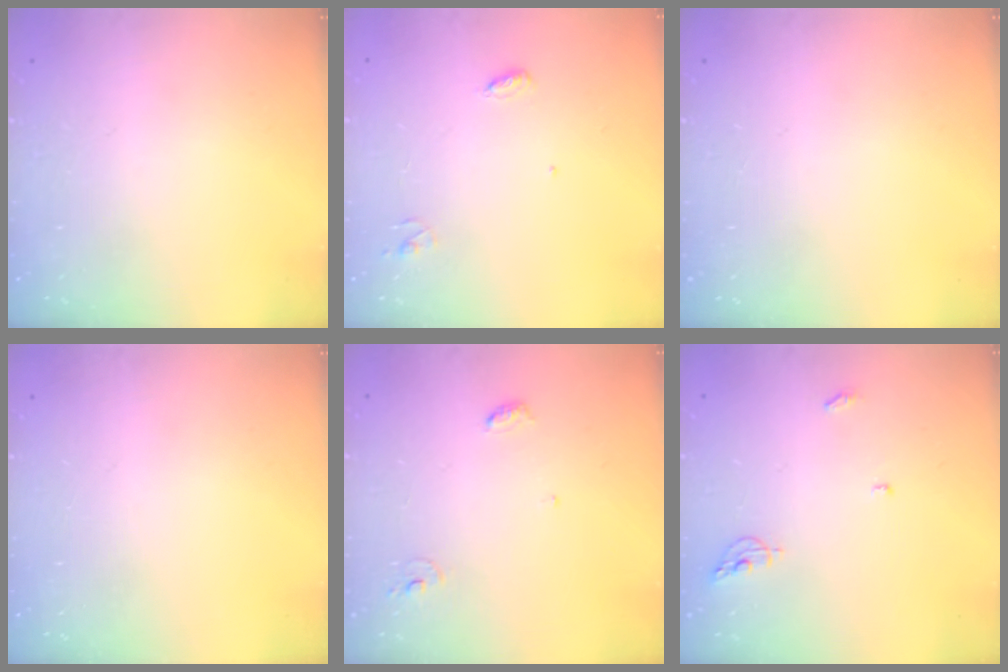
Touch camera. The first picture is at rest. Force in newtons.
{"total": 3.8, "press": 3.7, "slide": 0.4}
{"total": 0.0}
{"total": 0.0}
{"total": 4.0, "press": 4.0, "slide": 0.3}
{"total": 5.9, "press": 5.9, "slide": 0.2}